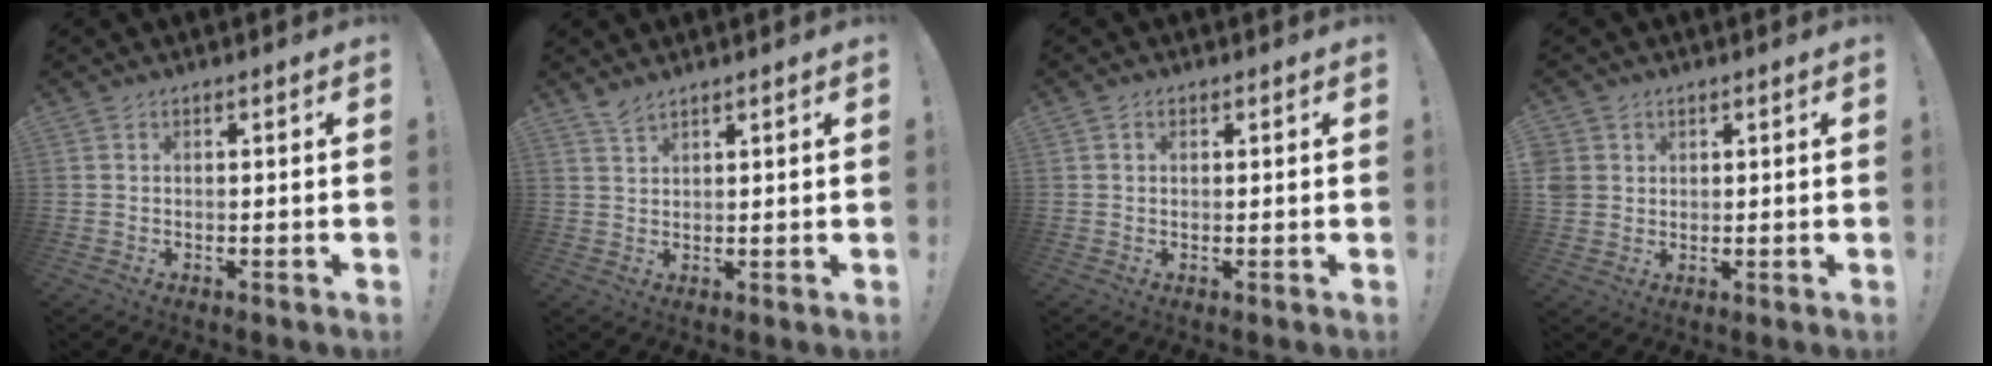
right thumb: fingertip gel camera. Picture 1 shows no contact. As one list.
[{"total": 2.7, "force": [2.4, 0.7, 1.0], "torque": [-0.024, -0.011, 0.044]}, {"total": 0.8, "force": [0.5, 0.5, 0.4], "torque": [-0.001, -0.002, 0.008]}, {"total": 4.0, "force": [1.5, 3.6, 0.7], "torque": [-0.024, -0.005, 0.028]}]